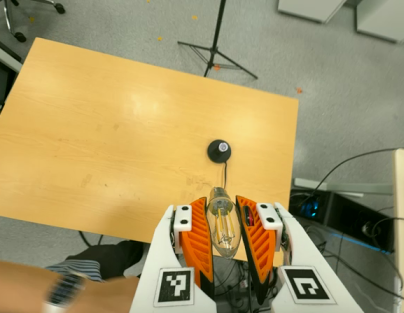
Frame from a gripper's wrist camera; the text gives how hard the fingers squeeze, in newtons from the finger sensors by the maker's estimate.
{"total": 19.5, "left": 20.0, "right": 19.1}